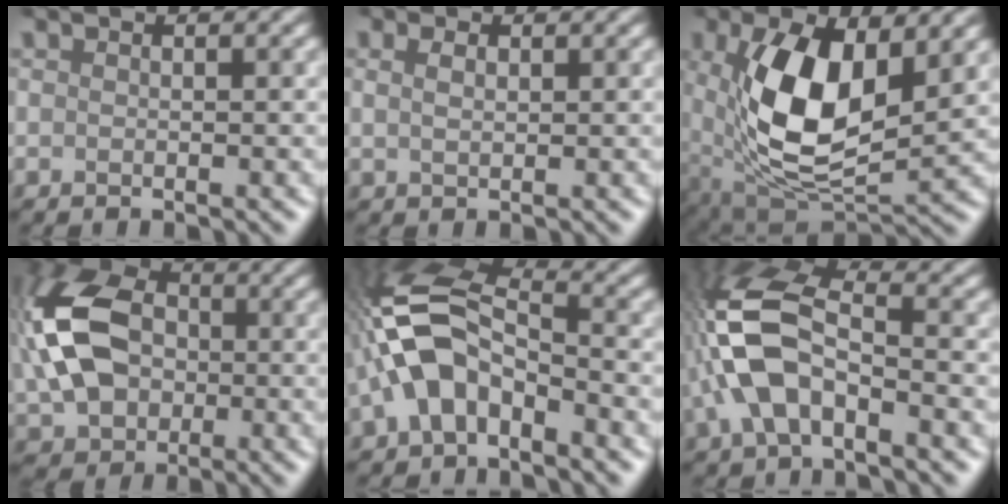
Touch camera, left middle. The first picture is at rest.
{"total": 0.7, "force": [0.1, -0.6, -0.4], "torque": [-0.010, 0.003, 0.021]}
{"total": 8.4, "force": [1.2, 3.8, 7.4], "torque": [-0.171, -0.005, 0.039]}
{"total": 9.9, "force": [0.0, 7.4, 6.7], "torque": [-0.187, 0.005, 0.009]}
{"total": 6.4, "force": [-3.1, 3.3, 4.5], "torque": [-0.124, 0.019, -0.054]}
{"total": 7.0, "force": [-2.6, 3.4, 5.5], "torque": [-0.154, 0.020, -0.042]}